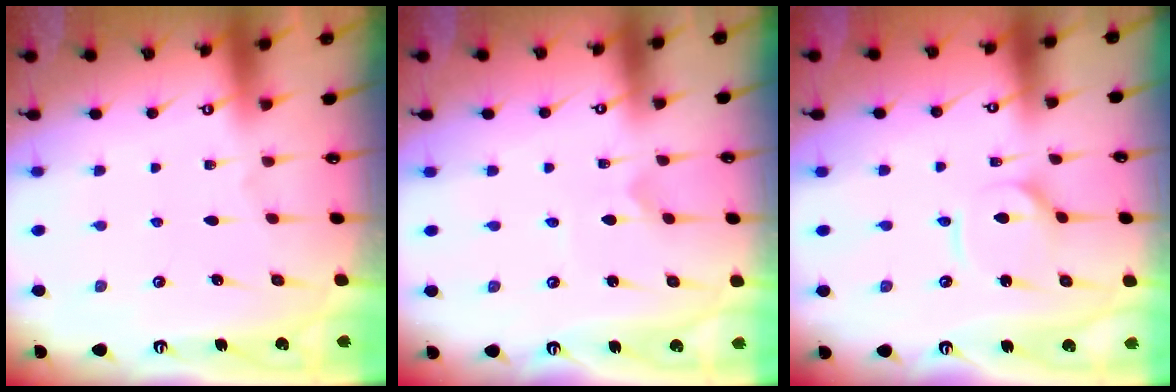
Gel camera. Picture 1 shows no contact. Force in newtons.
{"total": 0.8, "press": 0.8, "slide": 0.1}
{"total": 3.8, "press": 3.8, "slide": 0.5}